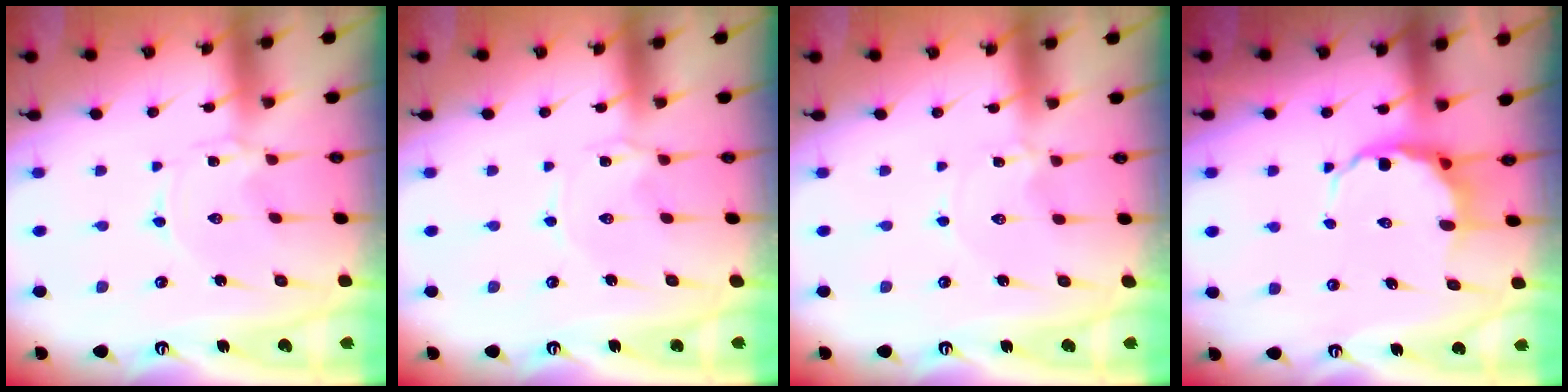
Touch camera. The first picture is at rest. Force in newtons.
{"total": 2.0, "press": 2.0, "slide": 0.2}
{"total": 0.6, "press": 0.5, "slide": 0.1}
{"total": 6.9, "press": 6.7, "slide": 1.7}